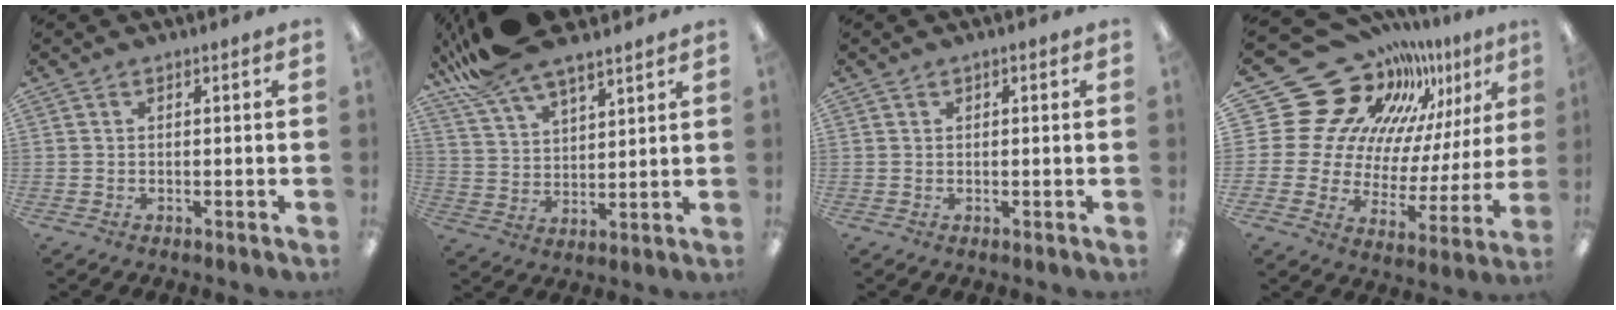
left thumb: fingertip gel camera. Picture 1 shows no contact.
{"total": 13.3, "force": [11.2, 3.5, 6.1], "torque": [-0.139, -0.051, 0.208]}
{"total": 0.5, "force": [0.4, 0.3, 0.2], "torque": [-0.004, 0.004, 0.006]}
{"total": 23.6, "force": [18.3, 13.2, 7.0], "torque": [-0.115, -0.147, 0.353]}